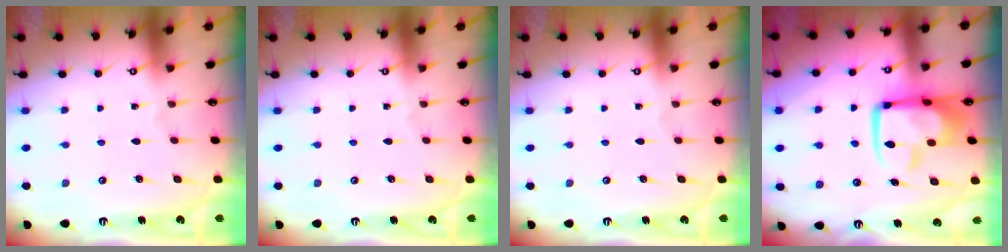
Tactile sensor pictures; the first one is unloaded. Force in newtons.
{"total": 0.0}
{"total": 0.0}
{"total": 12.9, "press": 12.8, "slide": 1.7}